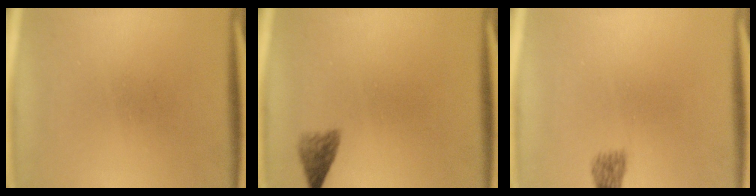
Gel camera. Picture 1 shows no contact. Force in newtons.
{"total": 2.3}
{"total": 2.1}